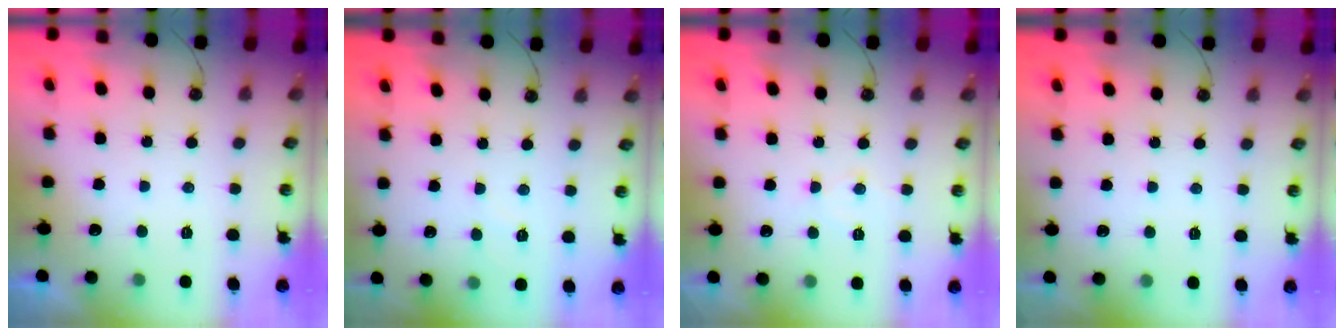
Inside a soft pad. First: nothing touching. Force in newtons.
{"total": 3.5, "press": 3.5, "slide": 0.5}
{"total": 4.4, "press": 4.3, "slide": 0.6}
{"total": 2.5, "press": 2.5, "slide": 0.3}